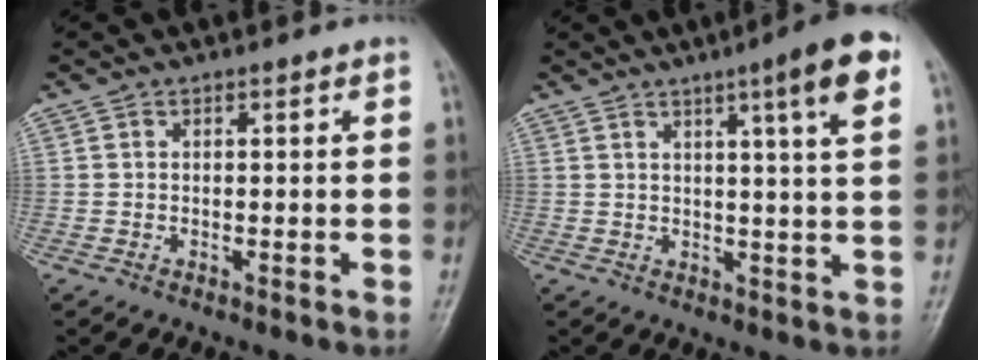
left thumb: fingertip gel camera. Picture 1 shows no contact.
{"total": 8.7, "force": [4.1, 0.2, 7.6], "torque": [-0.104, -0.010, 0.056]}